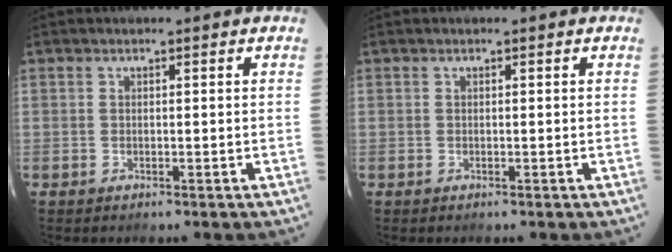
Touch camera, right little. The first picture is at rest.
{"total": 0.0}